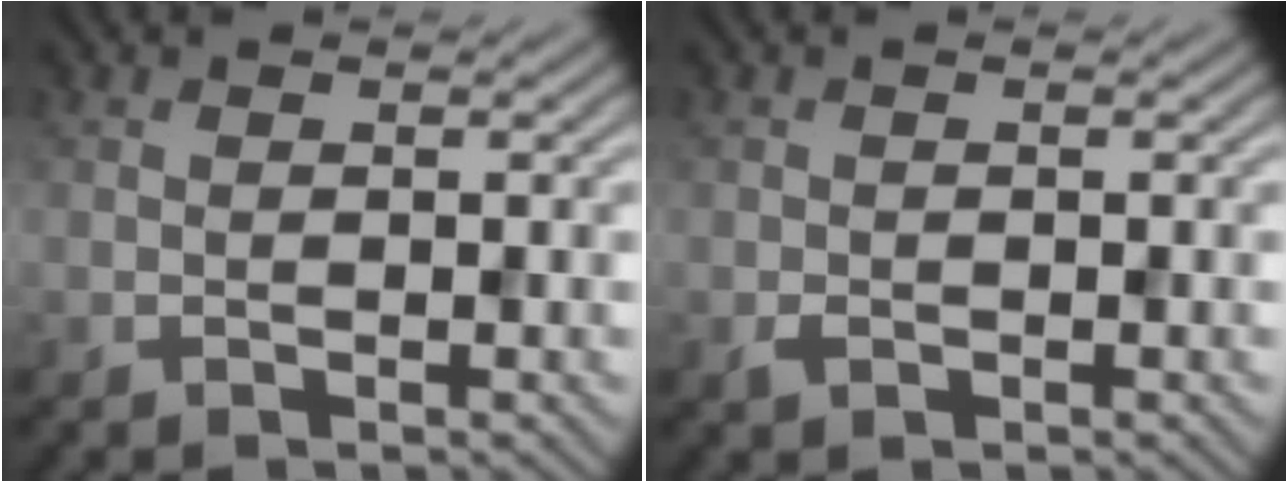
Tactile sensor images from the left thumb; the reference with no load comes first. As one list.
[{"total": 0.9, "force": [-0.4, 0.6, 0.5], "torque": [-0.010, -0.004, -0.008]}]